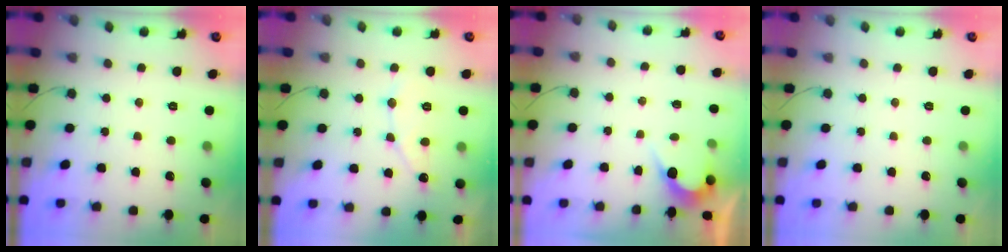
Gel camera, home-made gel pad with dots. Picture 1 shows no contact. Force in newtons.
{"total": 7.1, "press": 7.0, "slide": 0.4}
{"total": 2.6, "press": 2.6, "slide": 0.1}
{"total": 0.0}